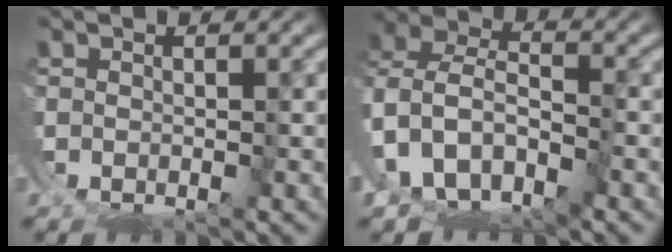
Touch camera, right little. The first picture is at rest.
{"total": 13.1, "force": [-3.5, 11.8, 4.5], "torque": [-0.151, -0.057, -0.057]}